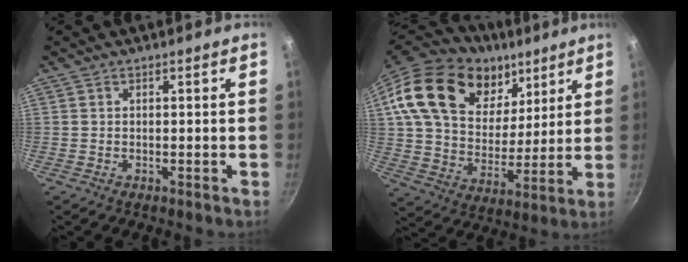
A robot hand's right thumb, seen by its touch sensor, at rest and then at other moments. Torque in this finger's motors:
{"motor_torque": [2.00, 3.00, 0.43, -0.14, 0.17]}